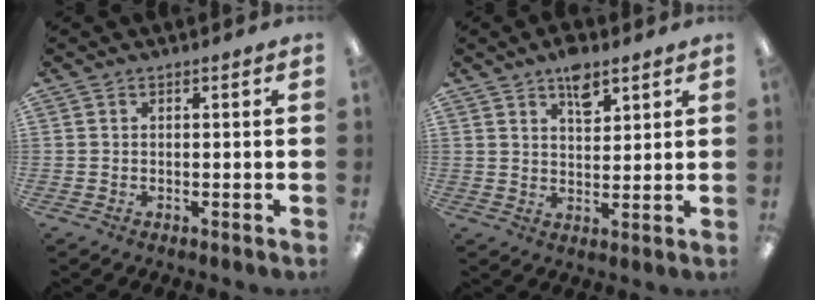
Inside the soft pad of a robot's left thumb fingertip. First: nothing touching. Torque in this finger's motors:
{"motor_torque": [0.84, 0.46, 0.46, -0.37, 0.05]}